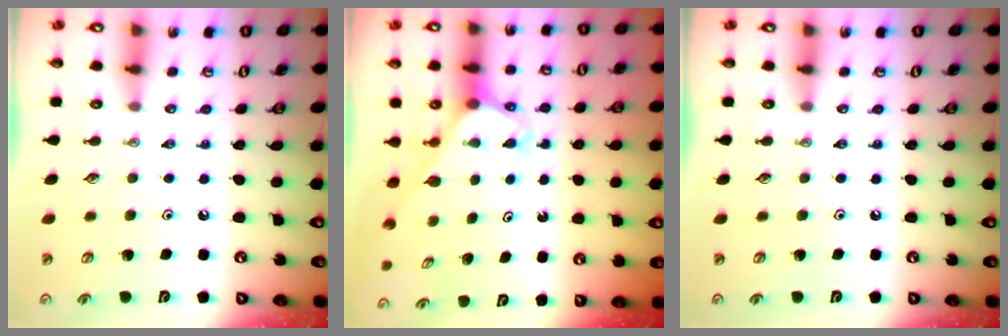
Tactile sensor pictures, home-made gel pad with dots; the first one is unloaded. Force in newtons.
{"total": 2.7, "press": 2.7, "slide": 0.2}
{"total": 0.0}